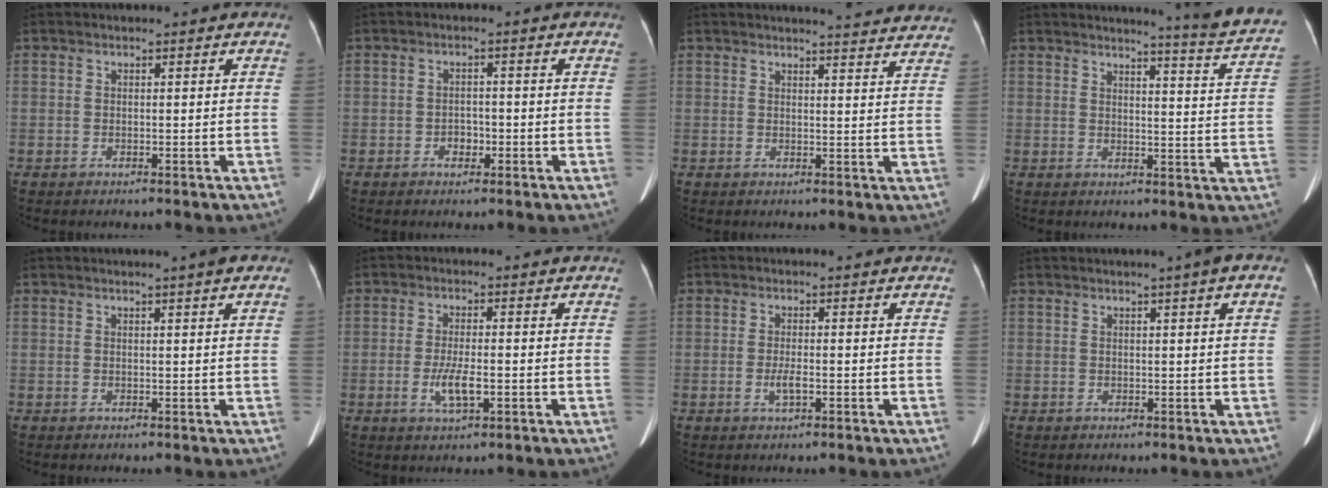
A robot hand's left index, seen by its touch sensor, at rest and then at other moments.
{"total": 2.0, "force": [-0.9, 1.4, 1.1], "torque": [-0.013, 0.006, -0.013]}
{"total": 15.4, "force": [14.9, 1.3, 3.9], "torque": [-0.028, -0.041, 0.150]}
{"total": 12.0, "force": [11.2, -1.6, 3.8], "torque": [-0.045, -0.079, 0.113]}
{"total": 3.1, "force": [2.0, -0.1, 2.3], "torque": [-0.033, 0.010, 0.022]}
{"total": 4.2, "force": [-1.1, 1.0, 3.9], "torque": [-0.082, -0.004, -0.018]}
{"total": 1.7, "force": [-0.5, 0.3, 1.6], "torque": [-0.033, -0.002, -0.009]}
{"total": 3.3, "force": [1.6, -0.2, 2.9], "torque": [-0.038, 0.011, 0.019]}